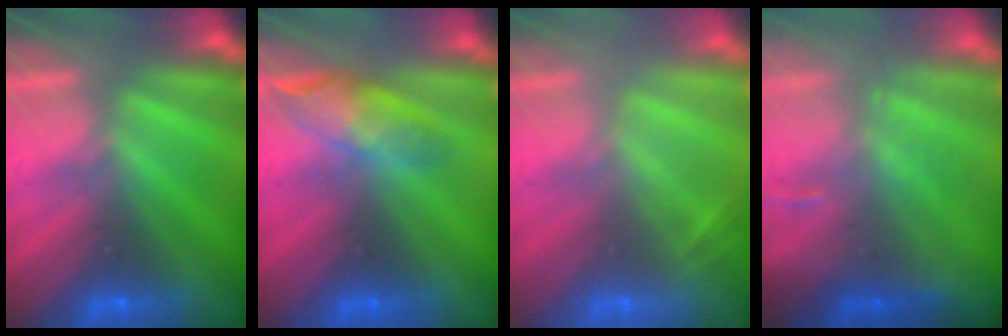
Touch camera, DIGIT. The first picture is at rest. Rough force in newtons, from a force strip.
{"total": 4.7}
{"total": 2.0}
{"total": 2.7}